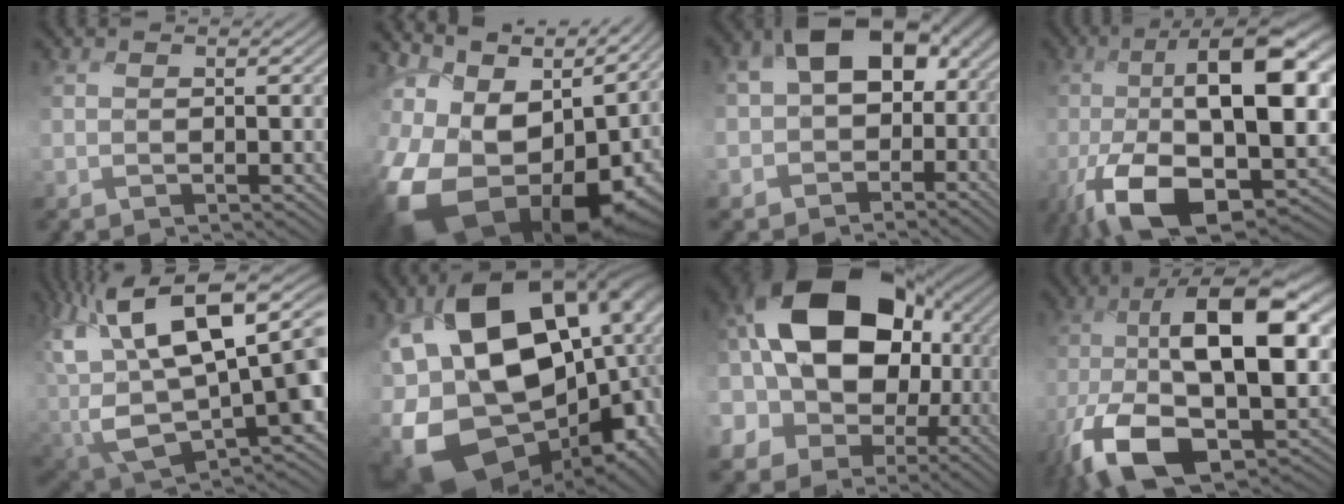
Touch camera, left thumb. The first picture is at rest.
{"total": 19.2, "force": [-5.9, 12.8, 13.1], "torque": [-0.274, -0.044, -0.078]}
{"total": 12.3, "force": [-0.6, 9.8, 7.5], "torque": [-0.135, -0.031, -0.011]}
{"total": 18.5, "force": [-3.7, 7.2, 16.6], "torque": [-0.279, -0.007, -0.072]}
{"total": 17.4, "force": [3.1, 10.1, 13.9], "torque": [-0.278, -0.026, 0.078]}
{"total": 22.0, "force": [-4.3, 14.1, 16.3], "torque": [-0.300, -0.039, -0.055]}
{"total": 20.8, "force": [1.1, 15.6, 13.7], "torque": [-0.284, 0.001, 0.018]}
{"total": 17.2, "force": [-4.4, 7.4, 14.9], "torque": [-0.274, -0.010, -0.087]}